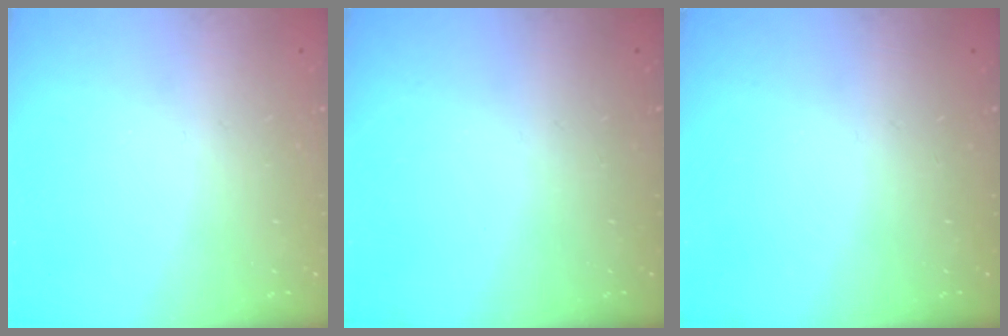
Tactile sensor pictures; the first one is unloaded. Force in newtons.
{"total": 0.0}
{"total": 0.0}